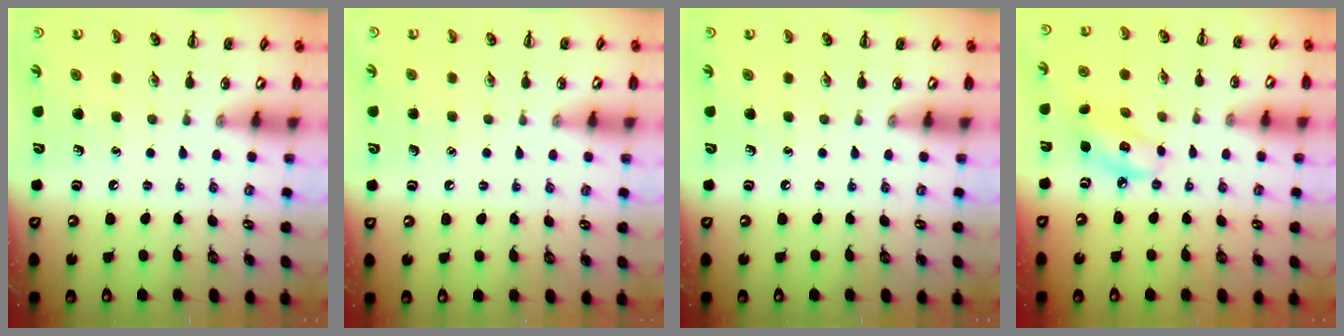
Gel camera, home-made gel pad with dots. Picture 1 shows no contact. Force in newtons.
{"total": 1.4, "press": 1.4, "slide": 0.1}
{"total": 0.0}
{"total": 6.3, "press": 6.1, "slide": 1.2}